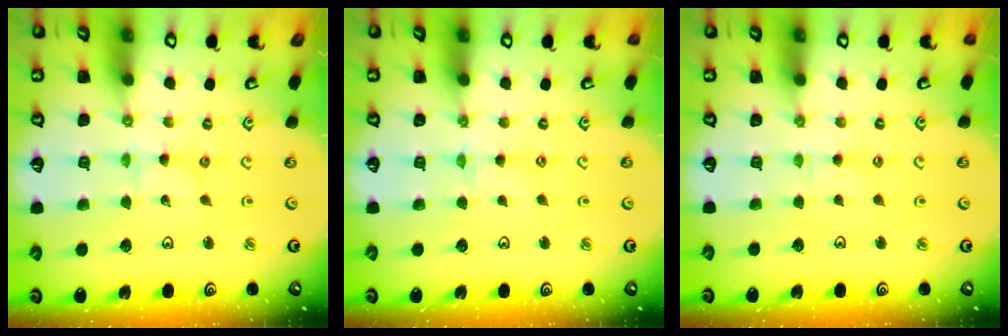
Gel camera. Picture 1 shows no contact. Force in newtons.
{"total": 2.1, "press": 2.1, "slide": 0.4}
{"total": 1.1, "press": 1.1, "slide": 0.4}